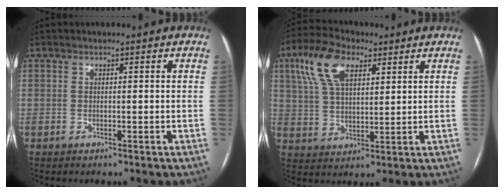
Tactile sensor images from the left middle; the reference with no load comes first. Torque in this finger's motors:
{"motor_torque": [1.12, -0.55, 0.18, 0.10]}